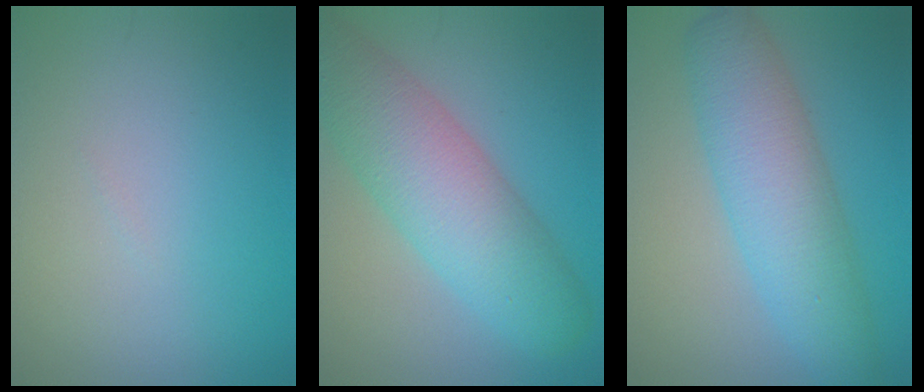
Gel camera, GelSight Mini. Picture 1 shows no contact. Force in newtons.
{"total": 8.0, "press": 8.0, "slide": 0.2}
{"total": 7.2, "press": 7.2, "slide": 0.3}